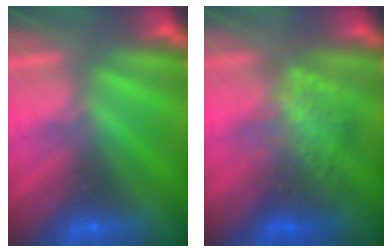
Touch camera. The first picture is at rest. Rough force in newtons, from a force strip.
{"total": 2.3}